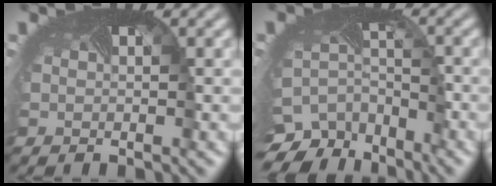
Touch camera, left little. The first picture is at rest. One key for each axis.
{"total": 8.4, "fx": -6.1, "fy": 4.9, "fz": 3.1, "tx": -0.066, "ty": -0.015, "tz": -0.095}